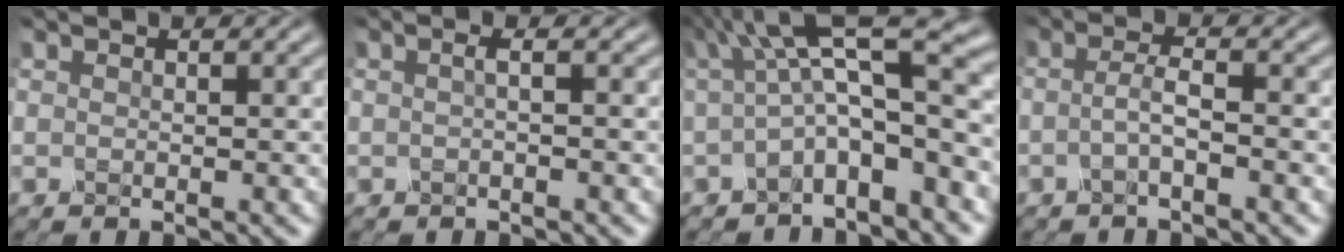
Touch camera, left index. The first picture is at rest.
{"total": 1.0, "force": [-0.3, 0.1, 0.9], "torque": [-0.018, 0.004, -0.011]}
{"total": 7.8, "force": [0.2, 2.4, 7.5], "torque": [-0.111, 0.016, -0.011]}
{"total": 1.9, "force": [-1.0, 0.2, 1.6], "torque": [-0.034, 0.003, -0.024]}